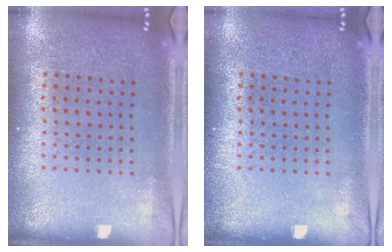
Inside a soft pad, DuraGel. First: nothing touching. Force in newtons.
{"total": 0.0}